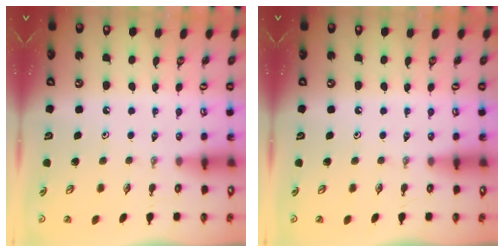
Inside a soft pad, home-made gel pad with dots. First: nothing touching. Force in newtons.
{"total": 0.0}